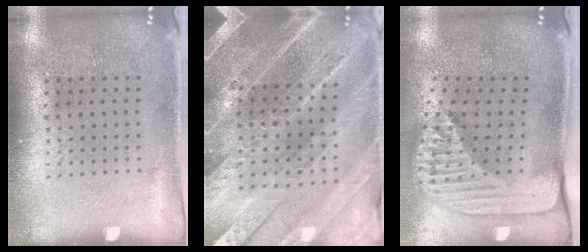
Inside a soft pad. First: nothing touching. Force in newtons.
{"total": 4.8, "press": 4.3, "slide": 2.3}
{"total": 2.5, "press": 1.8, "slide": 1.8}